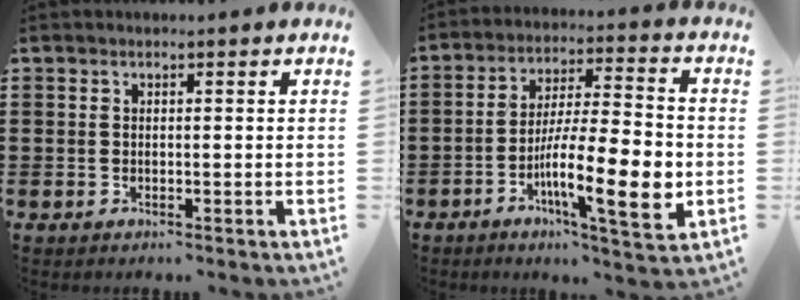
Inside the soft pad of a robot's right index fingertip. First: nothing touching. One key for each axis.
{"total": 14.6, "fx": -4.1, "fy": 3.1, "fz": 13.6, "tx": -0.242, "ty": -0.009, "tz": -0.074}